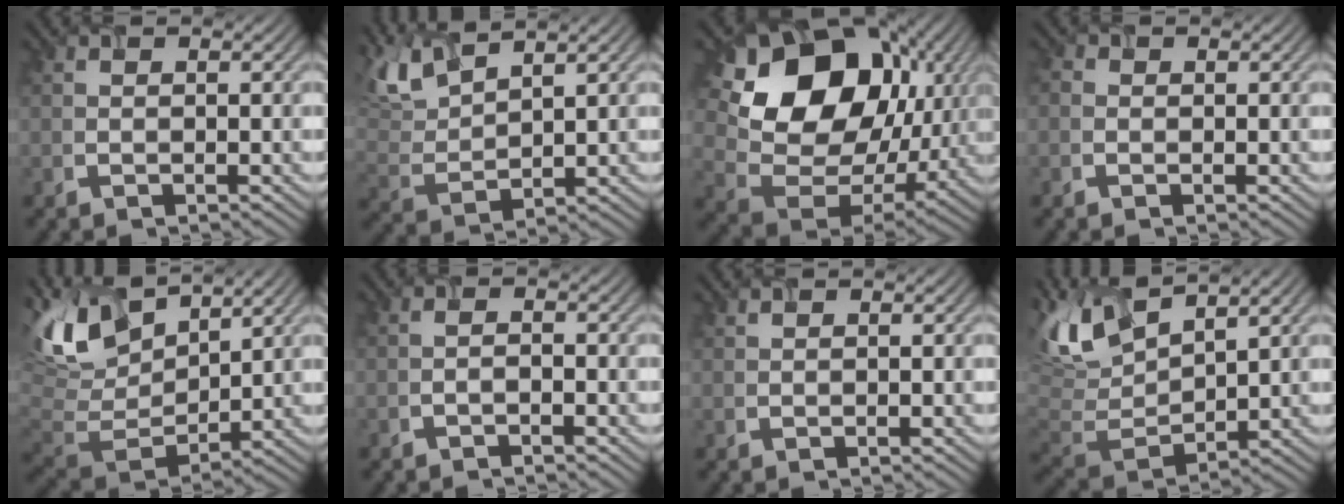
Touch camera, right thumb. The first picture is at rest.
{"total": 7.0, "force": [5.5, 1.8, 4.0], "torque": [-0.107, 0.005, 0.114]}
{"total": 19.4, "force": [6.7, 14.3, 11.2], "torque": [-0.213, -0.006, 0.145]}
{"total": 0.8, "force": [-0.2, 0.8, 0.2], "torque": [-0.004, -0.005, -0.004]}
{"total": 11.2, "force": [6.4, 5.8, 7.2], "torque": [-0.182, 0.011, 0.120]}
{"total": 1.1, "force": [-0.9, 0.2, 0.4], "torque": [-0.008, -0.003, -0.018]}
{"total": 0.5, "force": [0.5, 0.0, 0.2], "torque": [-0.006, 0.000, 0.009]}
{"total": 9.8, "force": [6.2, 3.8, 6.7], "torque": [-0.164, 0.009, 0.121]}